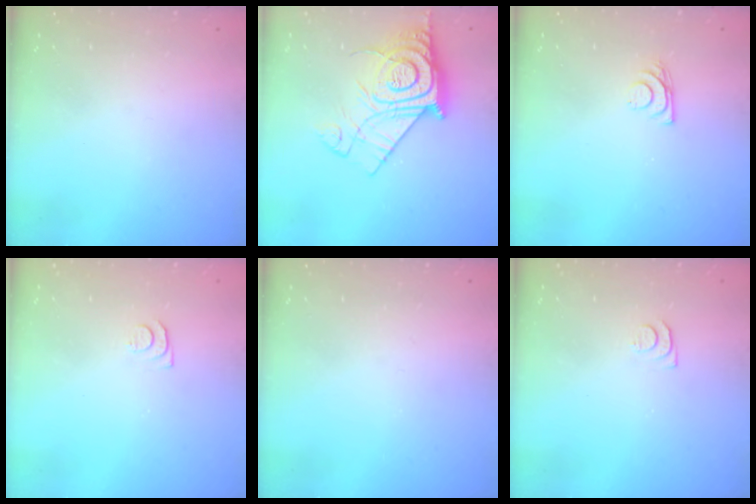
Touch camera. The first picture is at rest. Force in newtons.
{"total": 16.1, "press": 16.1, "slide": 1.1}
{"total": 7.2, "press": 7.2, "slide": 0.6}
{"total": 4.4, "press": 4.4, "slide": 0.6}
{"total": 0.0}
{"total": 4.4, "press": 4.4, "slide": 0.6}